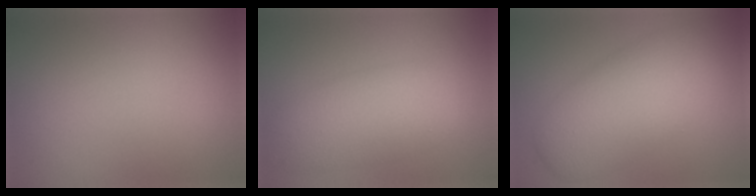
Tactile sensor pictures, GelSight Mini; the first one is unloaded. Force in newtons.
{"total": 5.7, "press": 5.7, "slide": 0.3}
{"total": 7.9, "press": 7.9, "slide": 0.1}